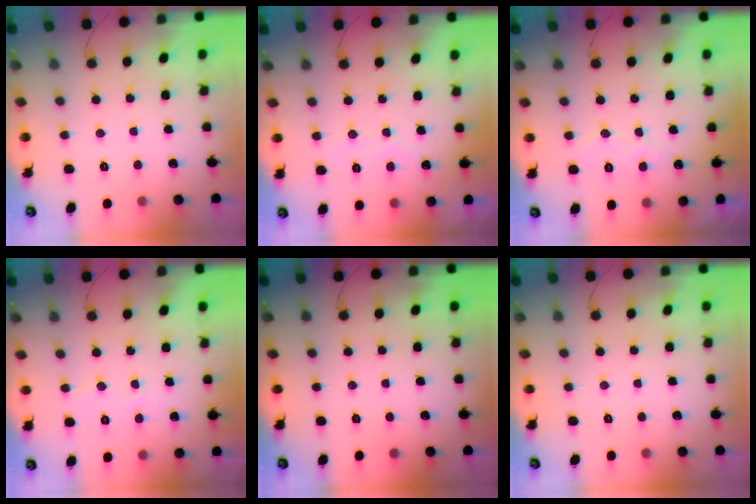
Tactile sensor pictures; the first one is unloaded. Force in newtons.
{"total": 3.0, "press": 3.0, "slide": 0.1}
{"total": 5.0, "press": 4.9, "slide": 0.4}
{"total": 2.5, "press": 2.5, "slide": 0.2}
{"total": 0.0}
{"total": 0.0}